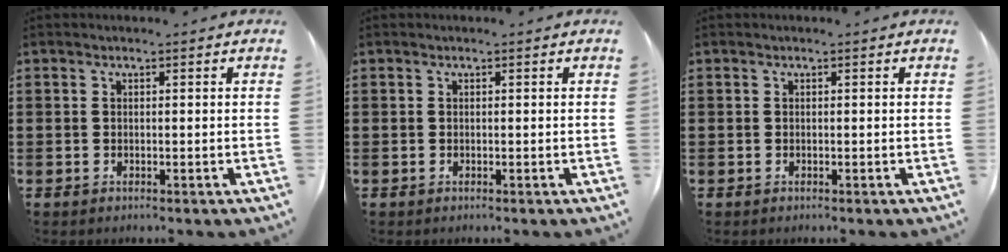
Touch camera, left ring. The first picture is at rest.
{"total": 0.0}
{"total": 0.0}